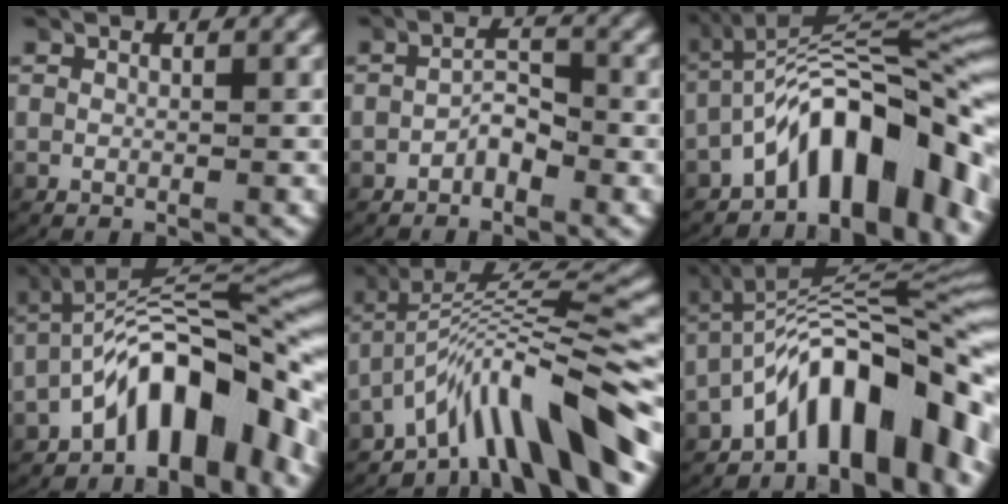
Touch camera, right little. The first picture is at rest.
{"total": 1.8, "force": [-1.2, 0.8, 1.2], "torque": [-0.020, -0.001, -0.022]}
{"total": 9.8, "force": [-2.6, 4.6, 8.3], "torque": [-0.132, 0.006, -0.036]}
{"total": 8.9, "force": [-2.4, 3.9, 7.7], "torque": [-0.123, 0.009, -0.034]}
{"total": 9.1, "force": [-2.9, 3.2, 8.0], "torque": [-0.132, 0.003, -0.041]}
{"total": 11.0, "force": [-2.8, 5.3, 9.3], "torque": [-0.147, 0.000, -0.036]}